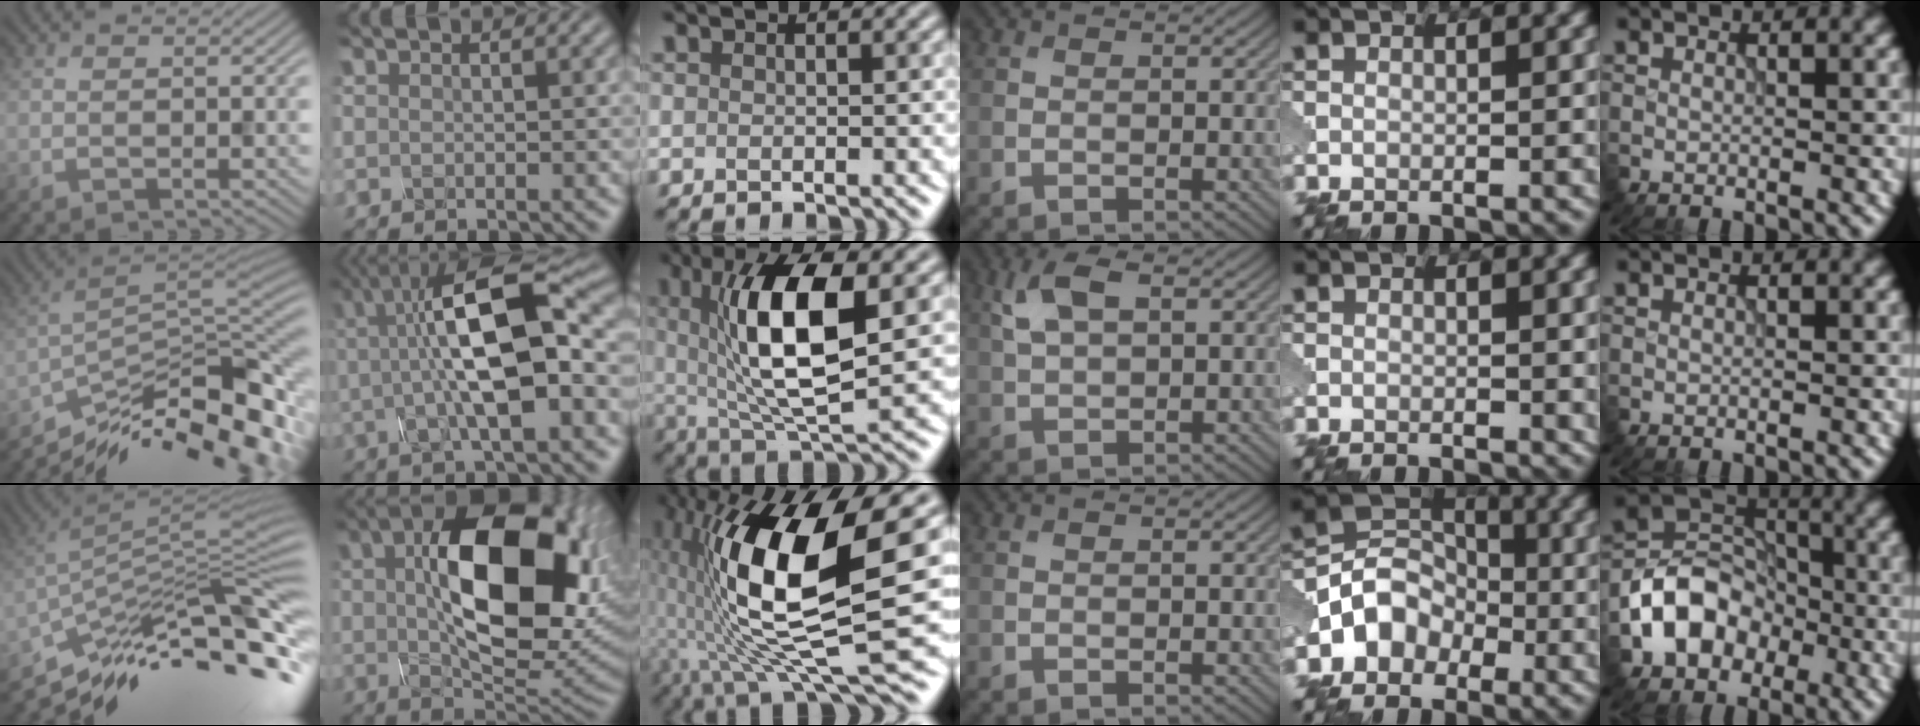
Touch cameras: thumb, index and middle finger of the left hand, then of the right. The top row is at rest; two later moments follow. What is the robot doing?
{"motion": "assemble", "object": "glue stick"}